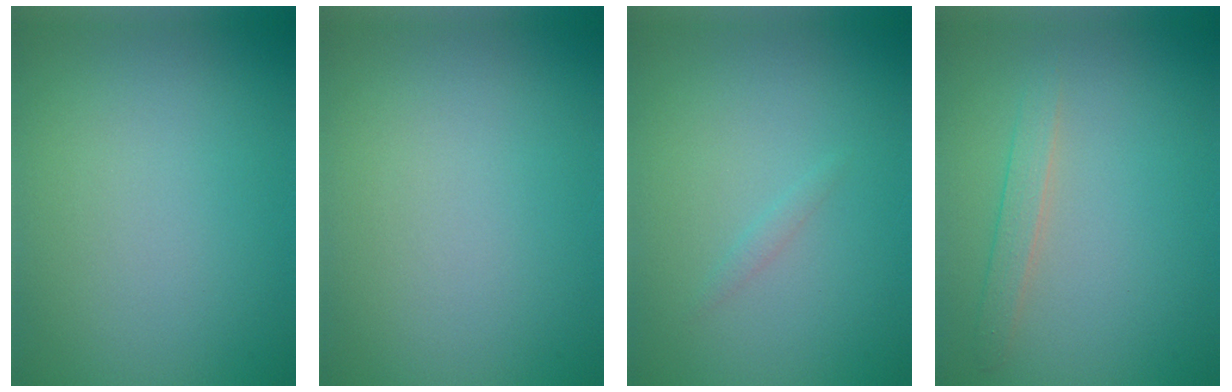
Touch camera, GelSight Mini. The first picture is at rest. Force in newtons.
{"total": 0.0}
{"total": 0.6, "press": 0.6, "slide": 0.0}
{"total": 1.6, "press": 1.6, "slide": 0.0}